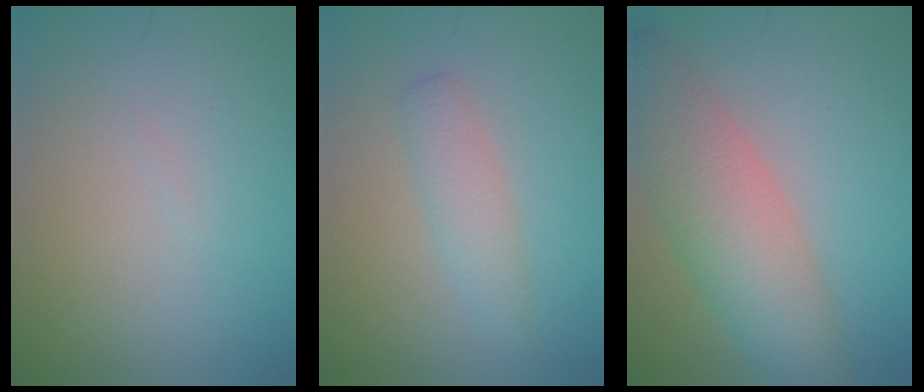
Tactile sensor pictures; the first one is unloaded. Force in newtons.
{"total": 2.4, "press": 2.4, "slide": 0.0}
{"total": 8.0, "press": 8.0, "slide": 0.3}